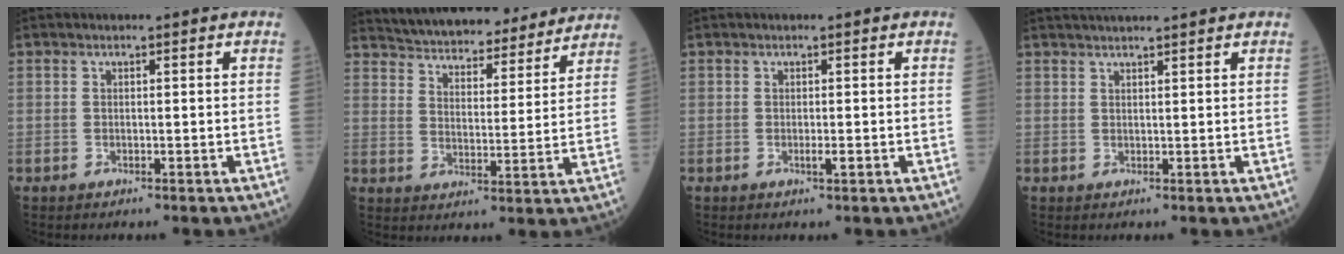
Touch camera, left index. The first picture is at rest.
{"total": 21.8, "force": [20.3, 4.6, 6.6], "torque": [-0.104, 0.002, 0.278]}
{"total": 1.0, "force": [-0.4, 0.1, 0.9], "torque": [-0.019, -0.002, -0.004]}
{"total": 6.4, "force": [5.7, -0.1, 2.8], "torque": [-0.036, 0.032, 0.081]}